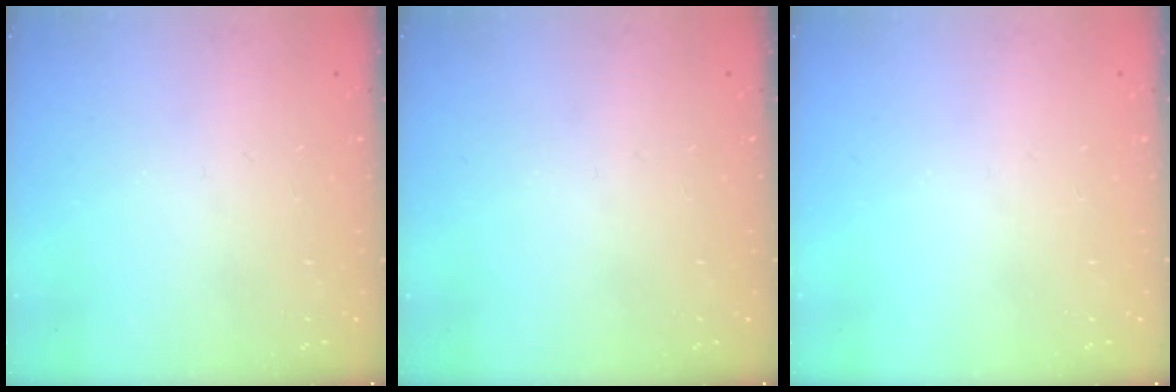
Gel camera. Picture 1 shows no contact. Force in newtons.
{"total": 0.0}
{"total": 0.0}